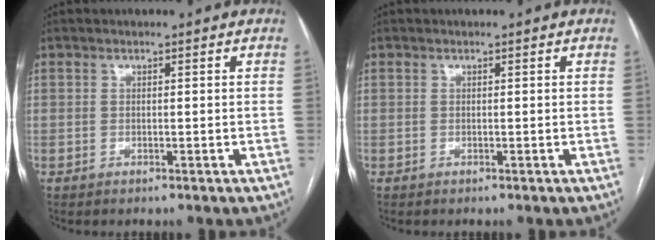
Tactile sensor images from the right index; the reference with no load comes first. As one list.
[{"total": 0.0}]